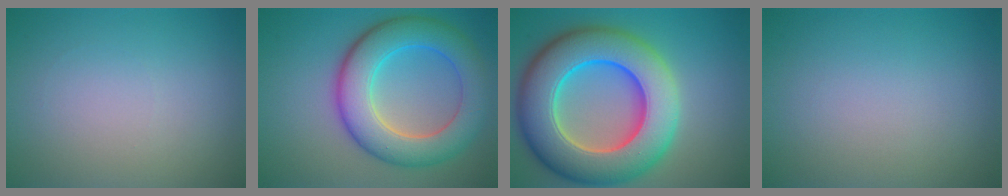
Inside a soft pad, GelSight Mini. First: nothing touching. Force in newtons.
{"total": 8.3, "press": 8.3, "slide": 0.1}
{"total": 13.3, "press": 13.1, "slide": 2.1}
{"total": 0.0}